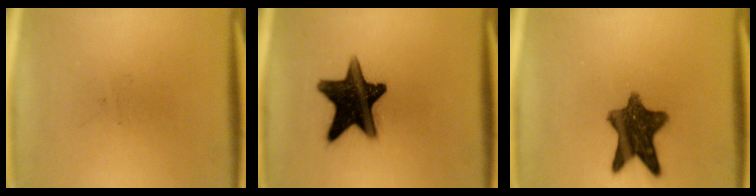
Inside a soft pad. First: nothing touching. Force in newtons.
{"total": 16.3}
{"total": 10.6}